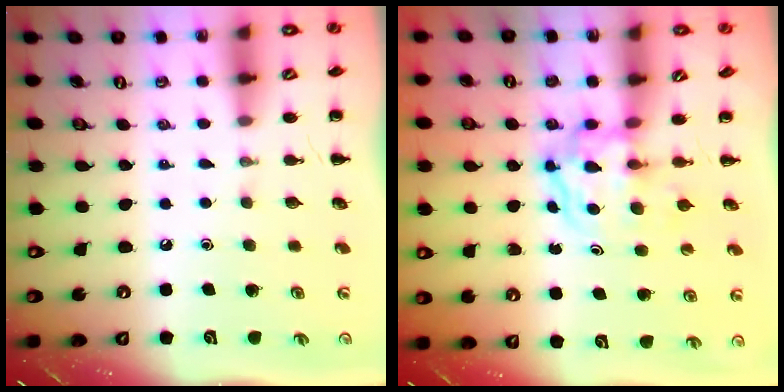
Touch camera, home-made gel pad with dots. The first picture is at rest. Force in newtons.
{"total": 3.9, "press": 3.8, "slide": 0.5}